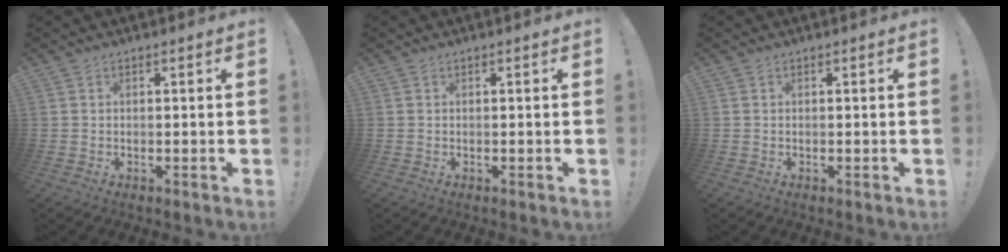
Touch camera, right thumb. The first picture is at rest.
{"total": 0.0}
{"total": 0.0}